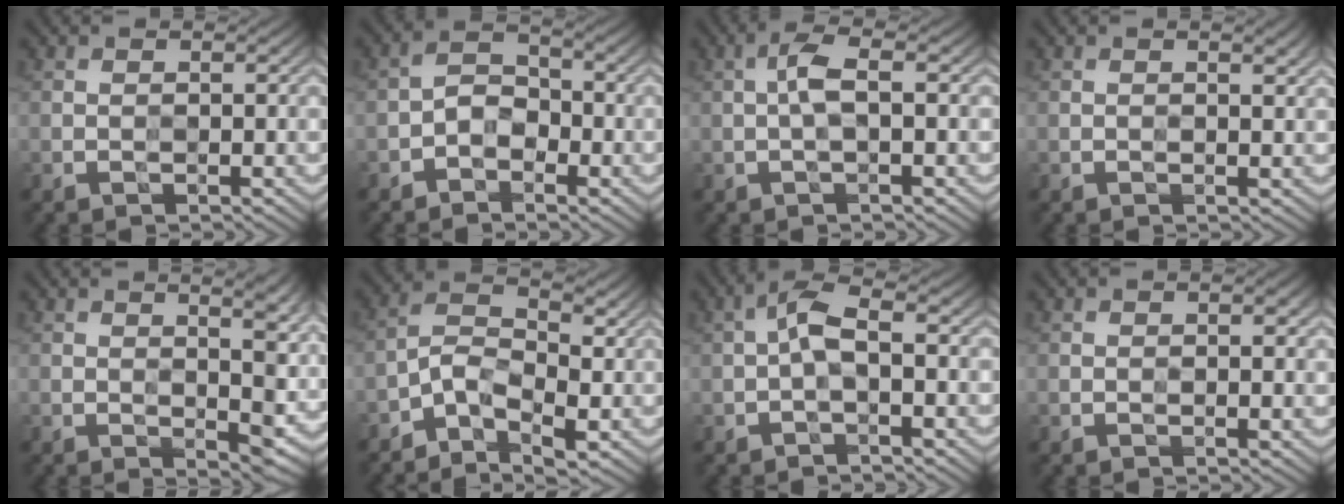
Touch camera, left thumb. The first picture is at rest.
{"total": 3.3, "force": [-1.6, 2.2, 1.9], "torque": [-0.034, 0.010, -0.042]}
{"total": 2.7, "force": [0.2, 0.6, 2.6], "torque": [-0.059, 0.011, -0.003]}
{"total": 1.3, "force": [0.7, 0.1, 1.1], "torque": [-0.020, 0.000, 0.009]}
{"total": 7.9, "force": [2.1, 2.2, 7.3], "torque": [-0.086, 0.001, 0.030]}
{"total": 5.0, "force": [-2.5, 2.3, 3.7], "torque": [-0.072, 0.006, -0.063]}
{"total": 3.4, "force": [-0.3, 1.1, 3.2], "torque": [-0.072, 0.013, -0.015]}
{"total": 1.1, "force": [0.4, 0.2, 1.0], "torque": [-0.017, 0.000, 0.005]}